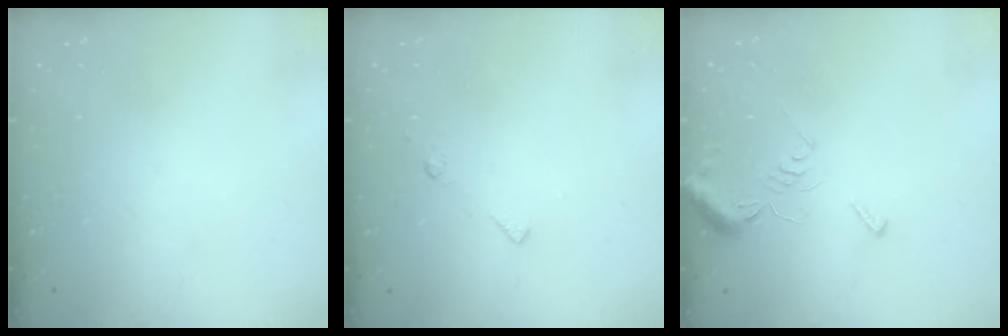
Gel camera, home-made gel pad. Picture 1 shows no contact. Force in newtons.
{"total": 5.4, "press": 5.3, "slide": 0.7}
{"total": 7.2, "press": 7.2, "slide": 0.7}